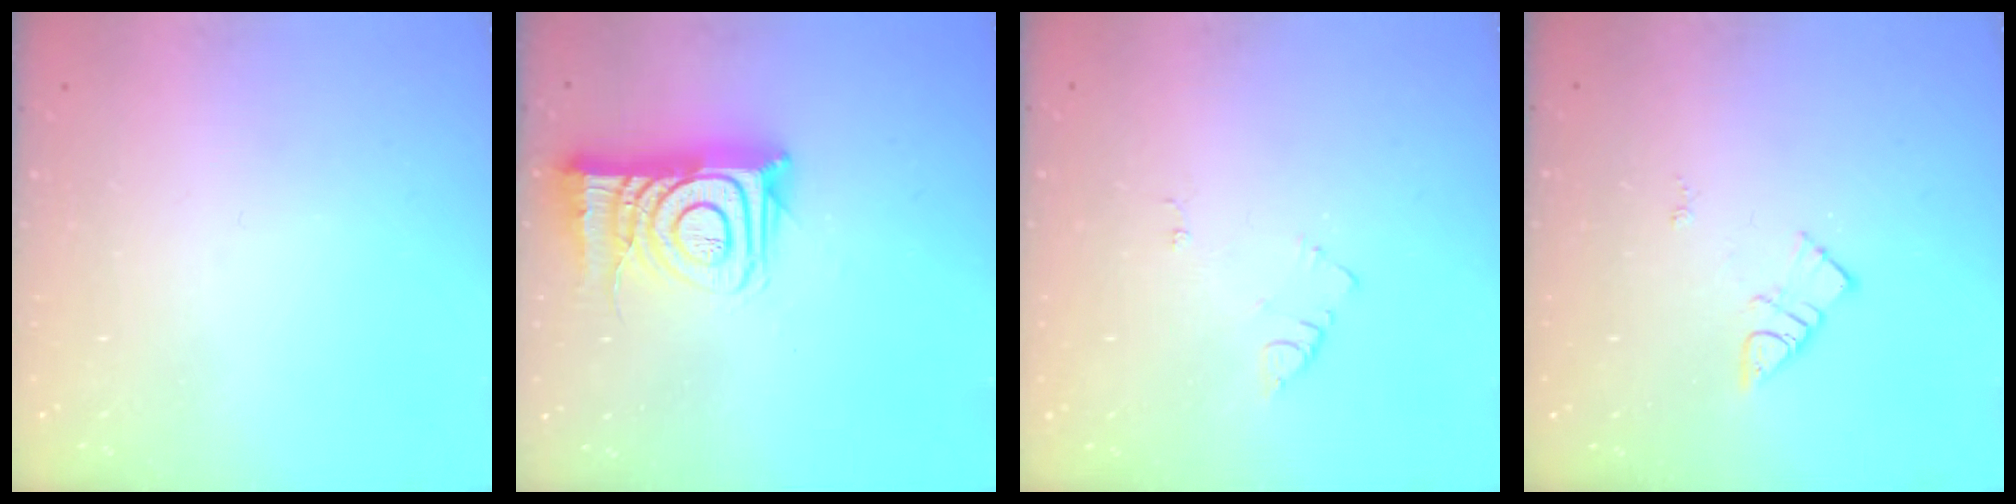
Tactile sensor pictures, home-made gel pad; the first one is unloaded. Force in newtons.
{"total": 13.6, "press": 13.6, "slide": 1.0}
{"total": 4.2, "press": 4.2, "slide": 0.4}
{"total": 6.6, "press": 6.6, "slide": 0.7}